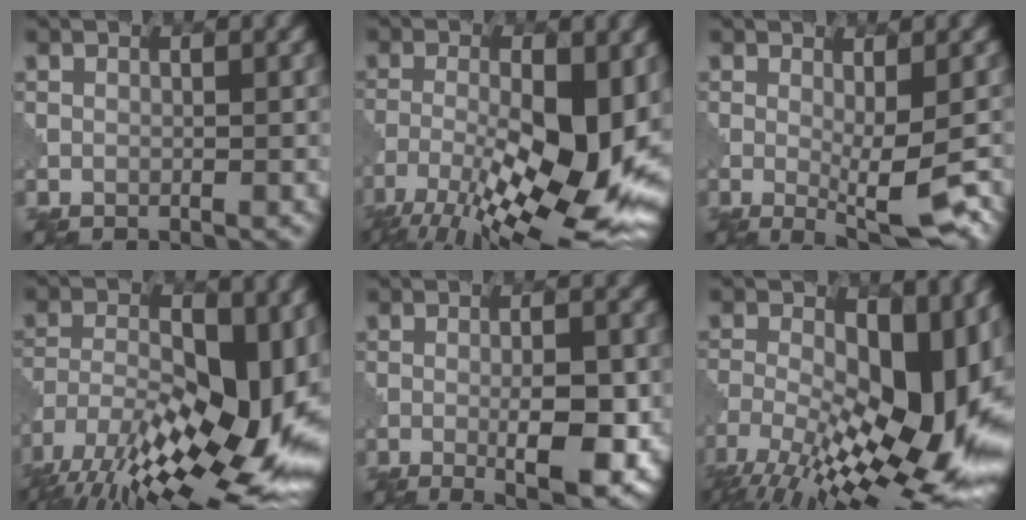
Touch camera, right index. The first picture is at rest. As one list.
[{"total": 15.4, "force": [-5.6, 5.1, 13.4], "torque": [-0.230, -0.011, -0.097]}, {"total": 5.6, "force": [-0.7, 1.3, 5.4], "torque": [-0.082, -0.015, -0.009]}, {"total": 18.0, "force": [-7.7, 7.3, 14.5], "torque": [-0.260, -0.004, -0.128]}, {"total": 6.7, "force": [-1.4, 1.8, 6.3], "torque": [-0.097, -0.008, -0.017]}, {"total": 17.7, "force": [-4.2, 7.8, 15.3], "torque": [-0.241, -0.004, -0.071]}]